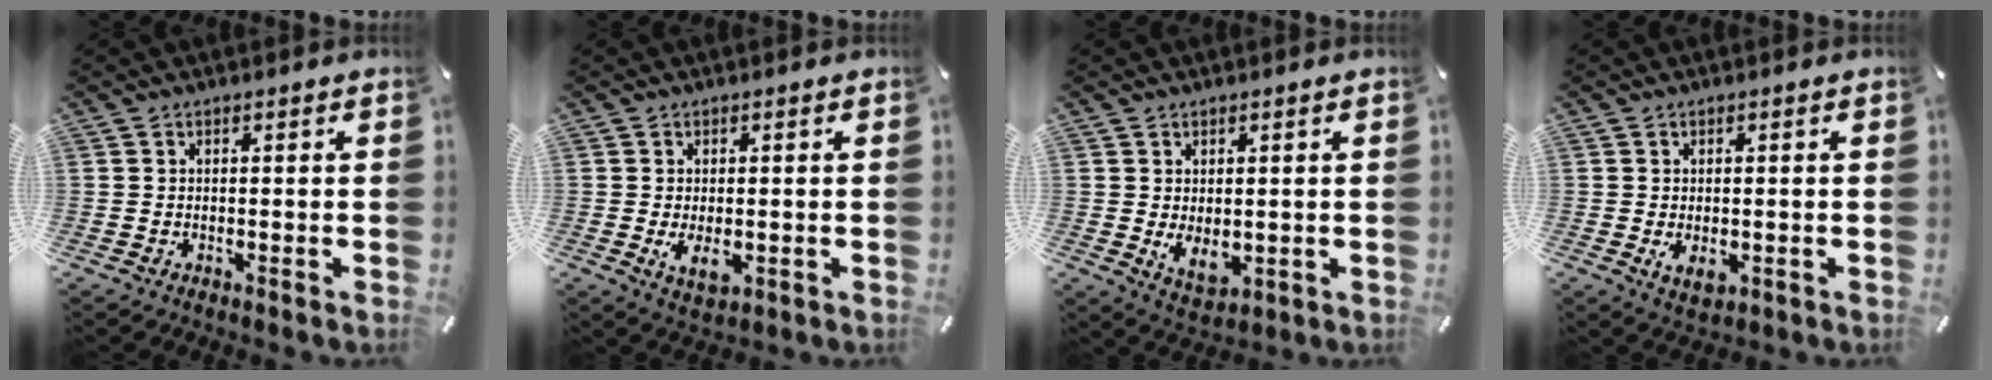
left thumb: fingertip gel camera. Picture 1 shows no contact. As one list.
[{"total": 4.3, "force": [-0.7, 2.5, 3.5], "torque": [-0.078, -0.009, -0.017]}, {"total": 5.1, "force": [0.4, 3.7, 3.5], "torque": [-0.067, -0.010, 0.006]}, {"total": 3.3, "force": [-0.6, 2.2, 2.3], "torque": [-0.037, -0.008, -0.015]}]